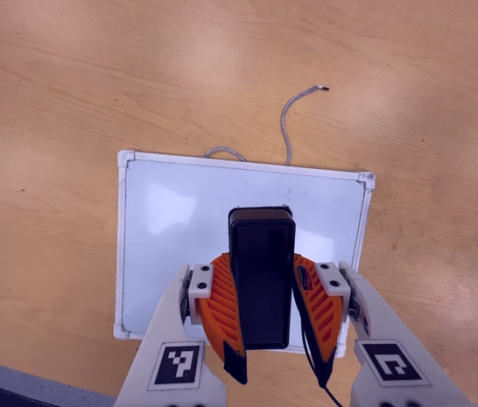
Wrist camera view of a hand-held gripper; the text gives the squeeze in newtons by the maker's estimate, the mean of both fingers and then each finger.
{"total": 6.7, "left": 5.8, "right": 7.5}